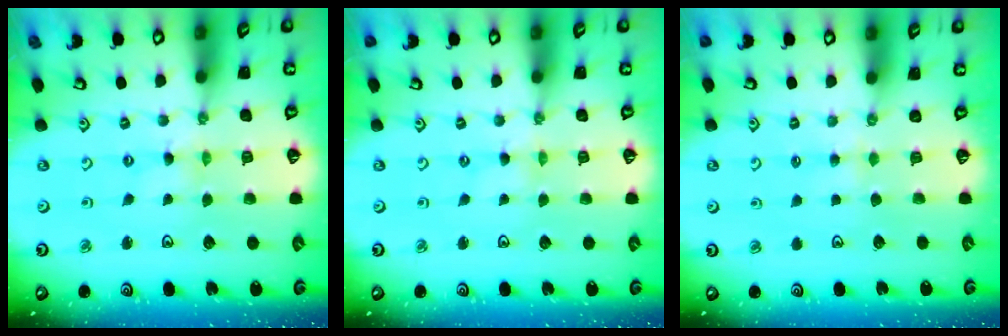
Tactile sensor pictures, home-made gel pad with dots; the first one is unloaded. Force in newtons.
{"total": 0.0}
{"total": 2.4, "press": 2.4, "slide": 0.4}